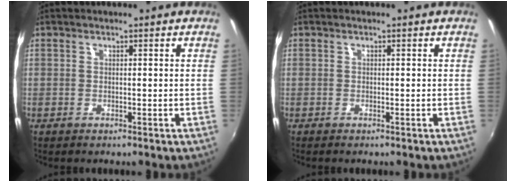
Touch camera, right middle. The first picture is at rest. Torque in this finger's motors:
{"motor_torque": [-0.85, -0.28, -0.04, -0.01]}